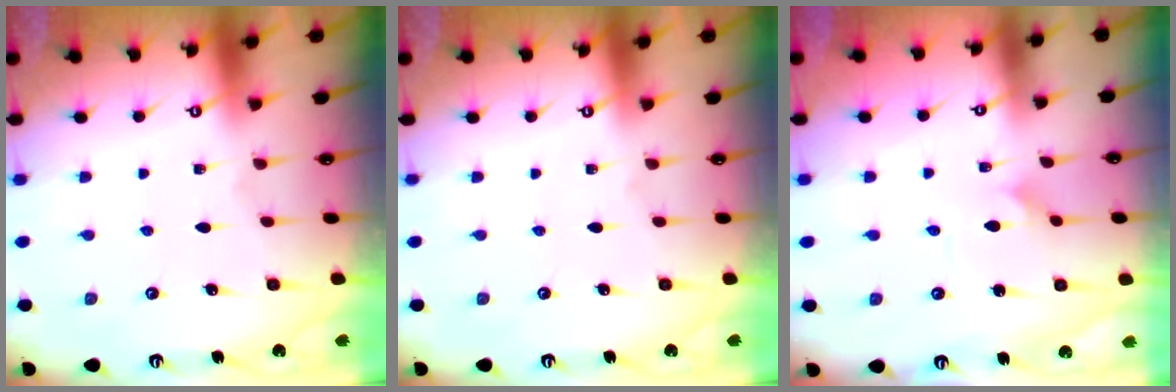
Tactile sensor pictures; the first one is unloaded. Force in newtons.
{"total": 0.0}
{"total": 4.7, "press": 4.7, "slide": 0.3}